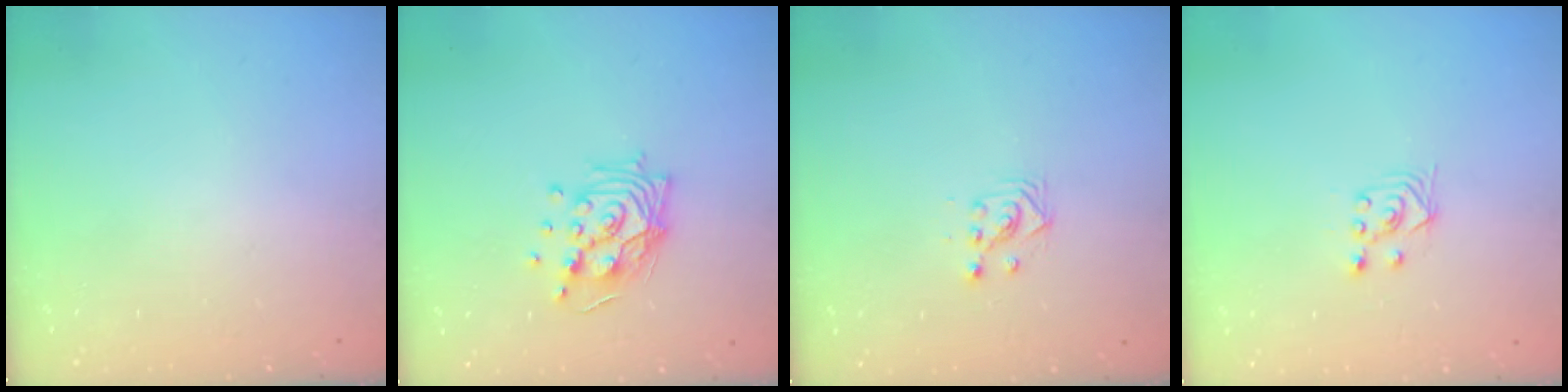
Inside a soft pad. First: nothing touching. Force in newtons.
{"total": 14.4, "press": 13.6, "slide": 4.7}
{"total": 3.0, "press": 3.0, "slide": 0.1}
{"total": 2.8, "press": 2.4, "slide": 1.4}